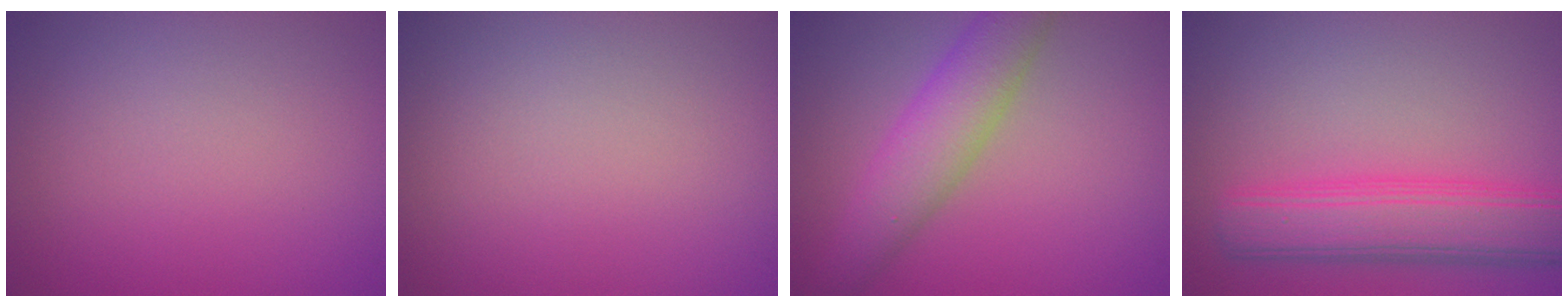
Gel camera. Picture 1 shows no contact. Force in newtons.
{"total": 0.0}
{"total": 4.9, "press": 4.9, "slide": 0.1}
{"total": 6.5, "press": 6.5, "slide": 0.2}